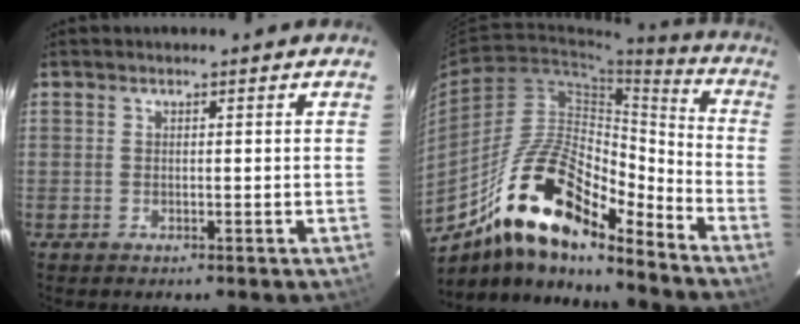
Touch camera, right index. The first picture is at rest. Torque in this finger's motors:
{"motor_torque": [1.01, -1.13, 1.02, 0.21]}